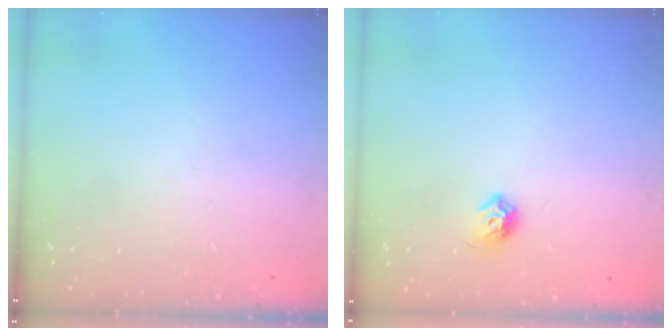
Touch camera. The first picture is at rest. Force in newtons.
{"total": 5.7, "press": 5.6, "slide": 1.0}